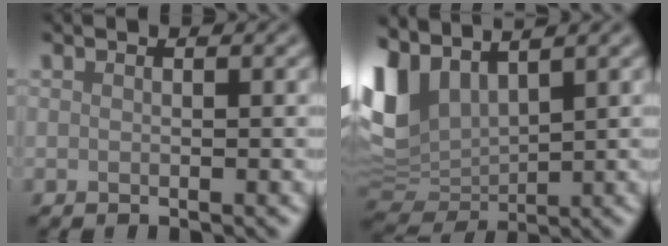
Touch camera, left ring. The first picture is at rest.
{"total": 7.4, "force": [3.6, 4.2, 4.8], "torque": [-0.126, 0.001, 0.073]}